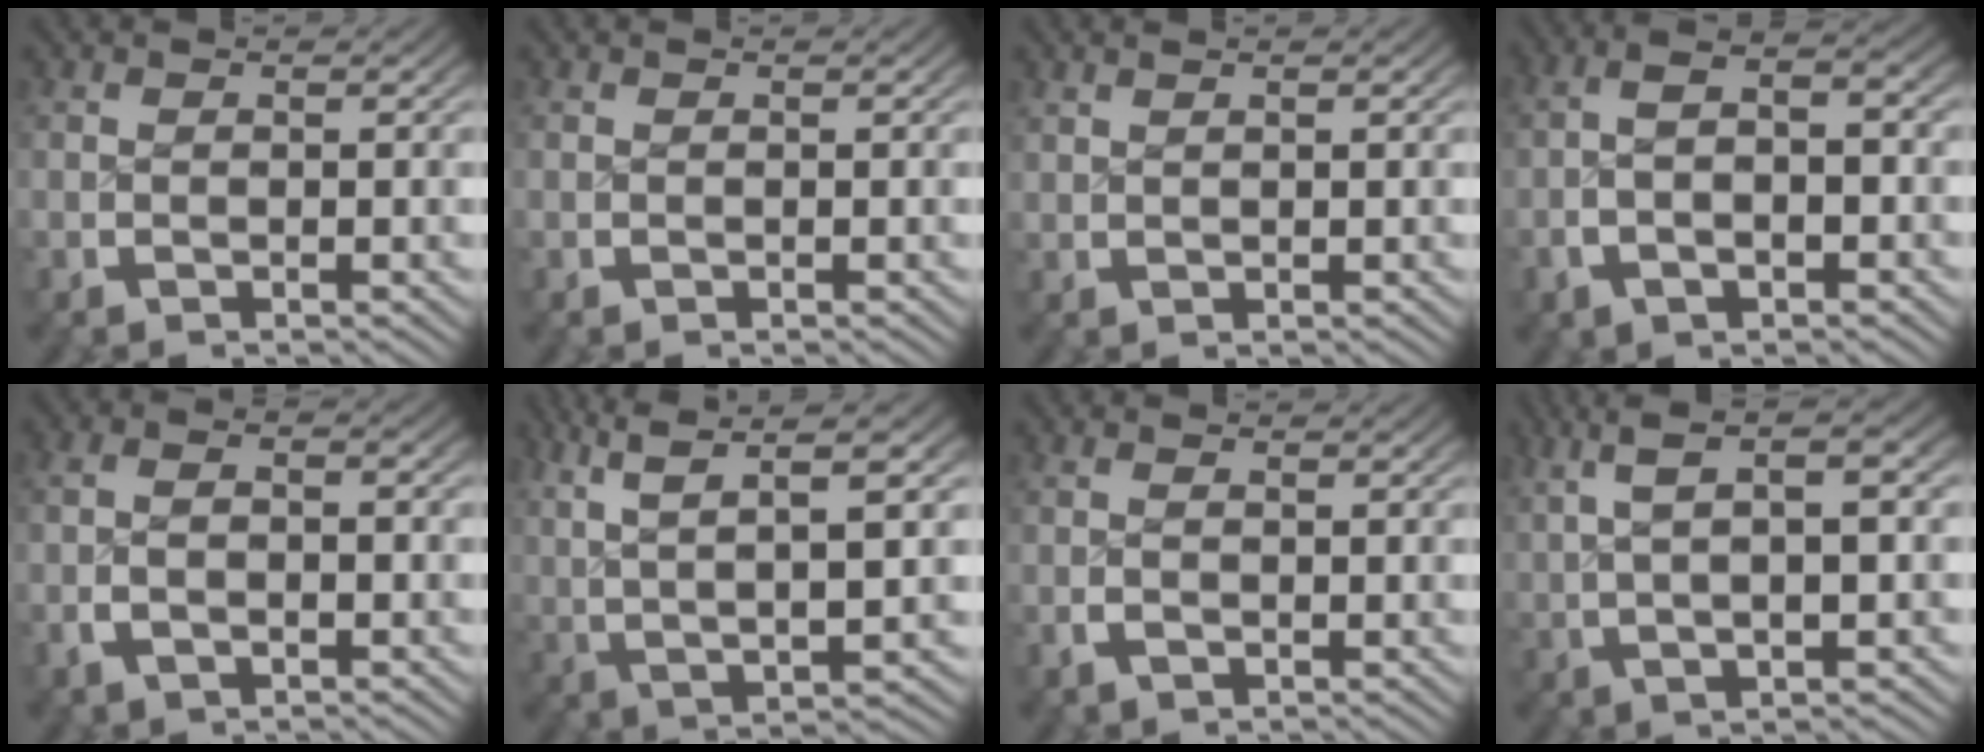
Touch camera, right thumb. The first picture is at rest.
{"total": 0.0}
{"total": 0.9, "force": [0.8, 0.0, 0.3], "torque": [-0.001, 0.003, 0.020]}
{"total": 4.9, "force": [-0.2, 2.4, 4.2], "torque": [-0.072, 0.008, -0.010]}
{"total": 2.9, "force": [-0.9, 1.6, 2.3], "torque": [-0.052, 0.000, -0.019]}
{"total": 10.4, "force": [3.2, 5.5, 8.2], "torque": [-0.159, -0.001, 0.054]}
{"total": 1.3, "force": [-0.5, 0.9, 0.9], "torque": [-0.023, -0.004, -0.004]}
{"total": 7.6, "force": [3.3, 2.7, 6.3], "torque": [-0.097, 0.024, 0.052]}